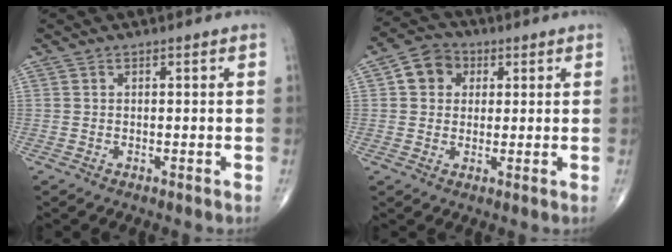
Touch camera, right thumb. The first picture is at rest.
{"total": 6.5, "force": [1.7, 5.5, 3.0], "torque": [-0.029, 0.007, 0.019]}